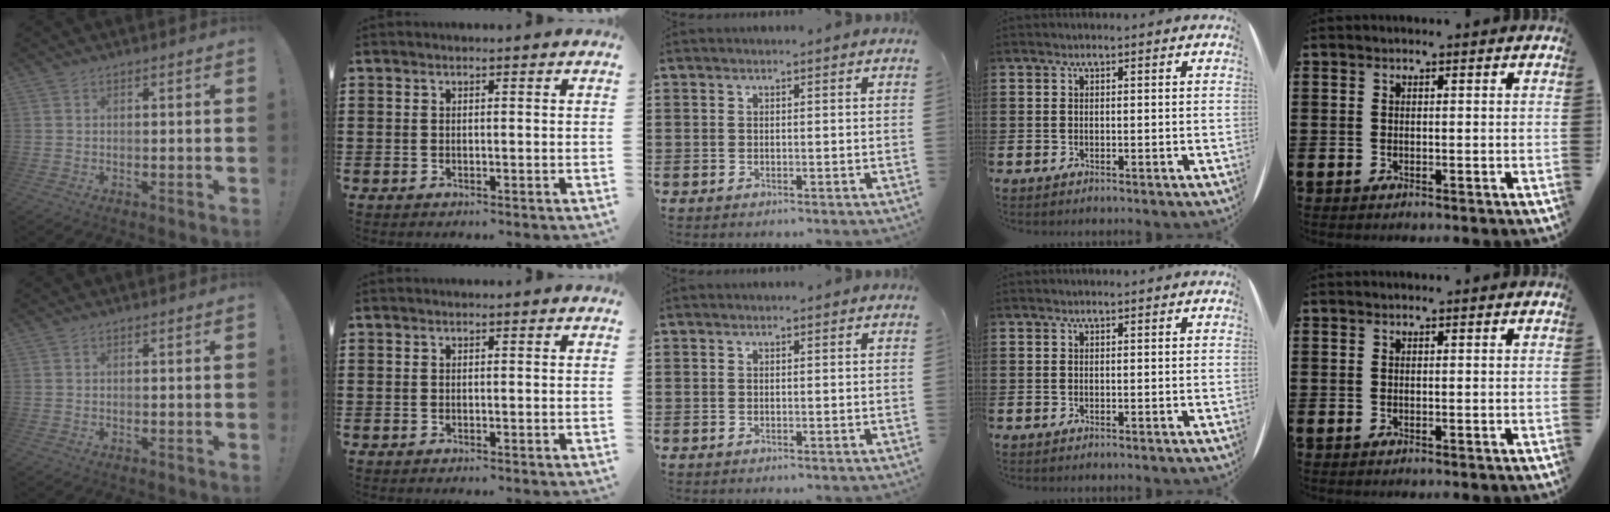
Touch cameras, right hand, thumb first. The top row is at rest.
{}